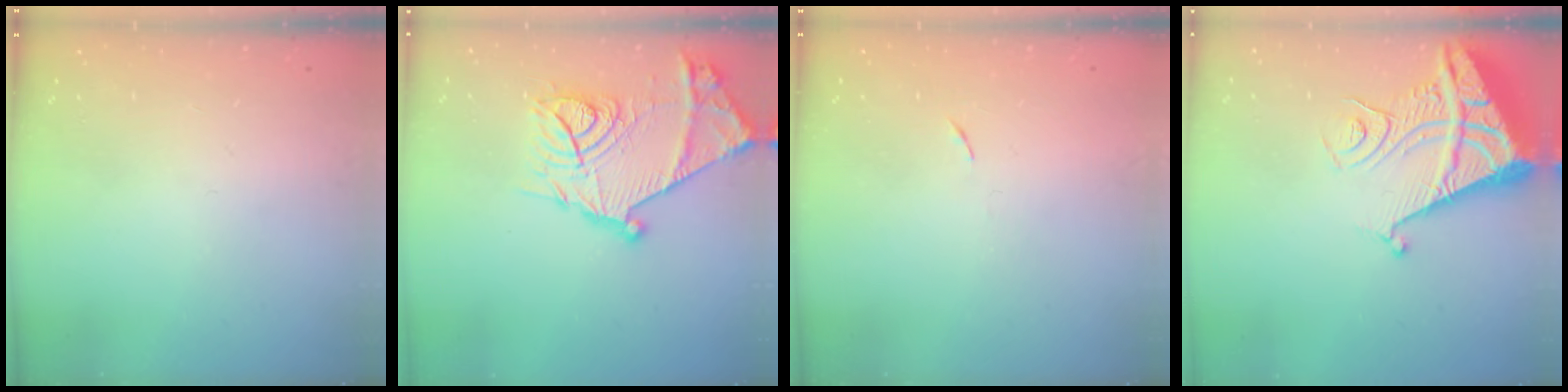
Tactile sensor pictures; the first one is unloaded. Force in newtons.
{"total": 23.5, "press": 23.5, "slide": 1.5}
{"total": 3.7, "press": 3.6, "slide": 0.7}
{"total": 11.4, "press": 11.3, "slide": 1.3}